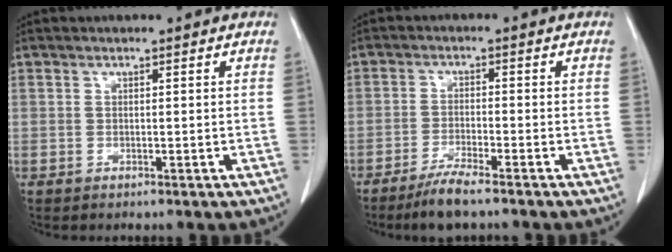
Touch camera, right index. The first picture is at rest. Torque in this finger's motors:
{"motor_torque": [0.28, -0.25, 0.18, 0.04]}